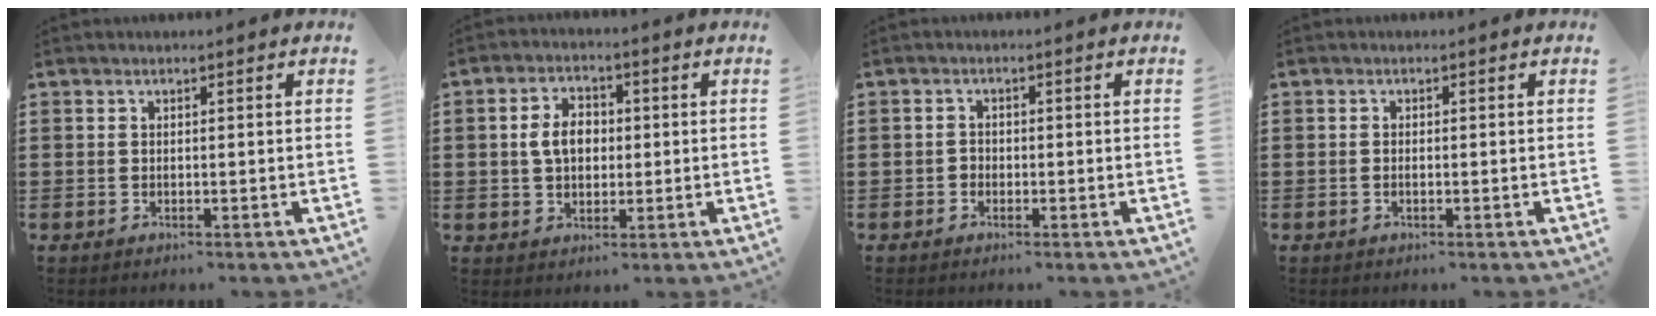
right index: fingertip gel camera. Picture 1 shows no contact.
{"total": 5.2, "force": [0.4, 2.9, 4.2], "torque": [-0.094, 0.009, 0.002]}
{"total": 1.1, "force": [-0.7, 0.8, 0.2], "torque": [-0.006, 0.002, -0.016]}
{"total": 0.6, "force": [-0.2, 0.1, 0.5], "torque": [-0.011, -0.006, -0.002]}